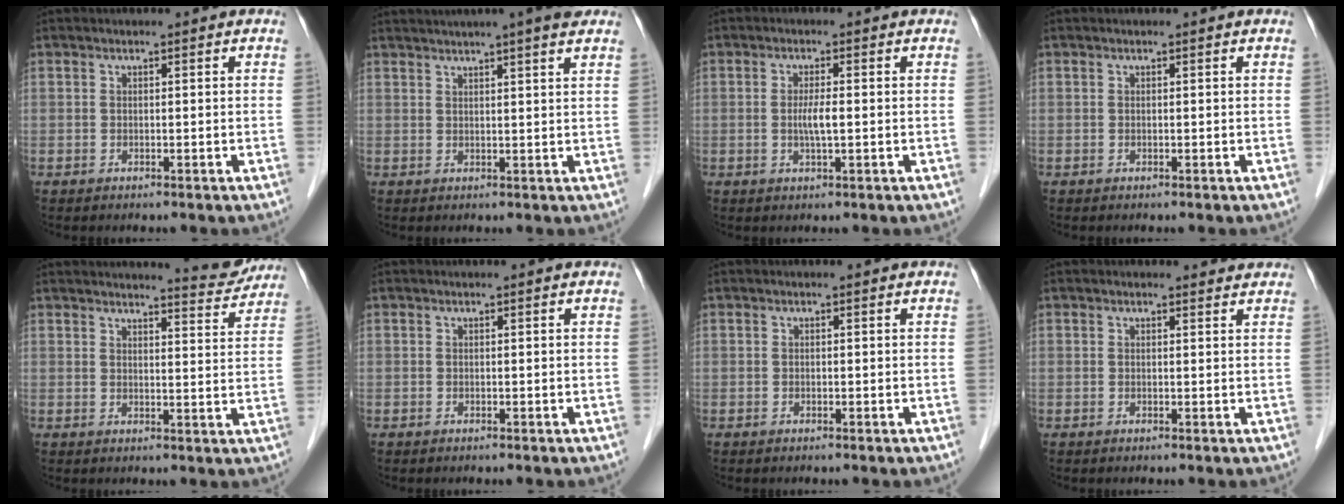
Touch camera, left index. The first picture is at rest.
{"total": 8.8, "force": [7.2, -0.2, 5.1], "torque": [-0.077, 0.024, 0.089]}
{"total": 2.8, "force": [-0.3, 0.3, 2.7], "torque": [-0.055, -0.002, -0.004]}
{"total": 0.0}
{"total": 6.0, "force": [5.9, 0.4, 0.9], "torque": [-0.017, -0.022, 0.066]}
{"total": 0.0}
{"total": 0.0}
{"total": 1.7, "force": [1.6, 0.6, 0.1], "torque": [-0.008, 0.001, 0.012]}